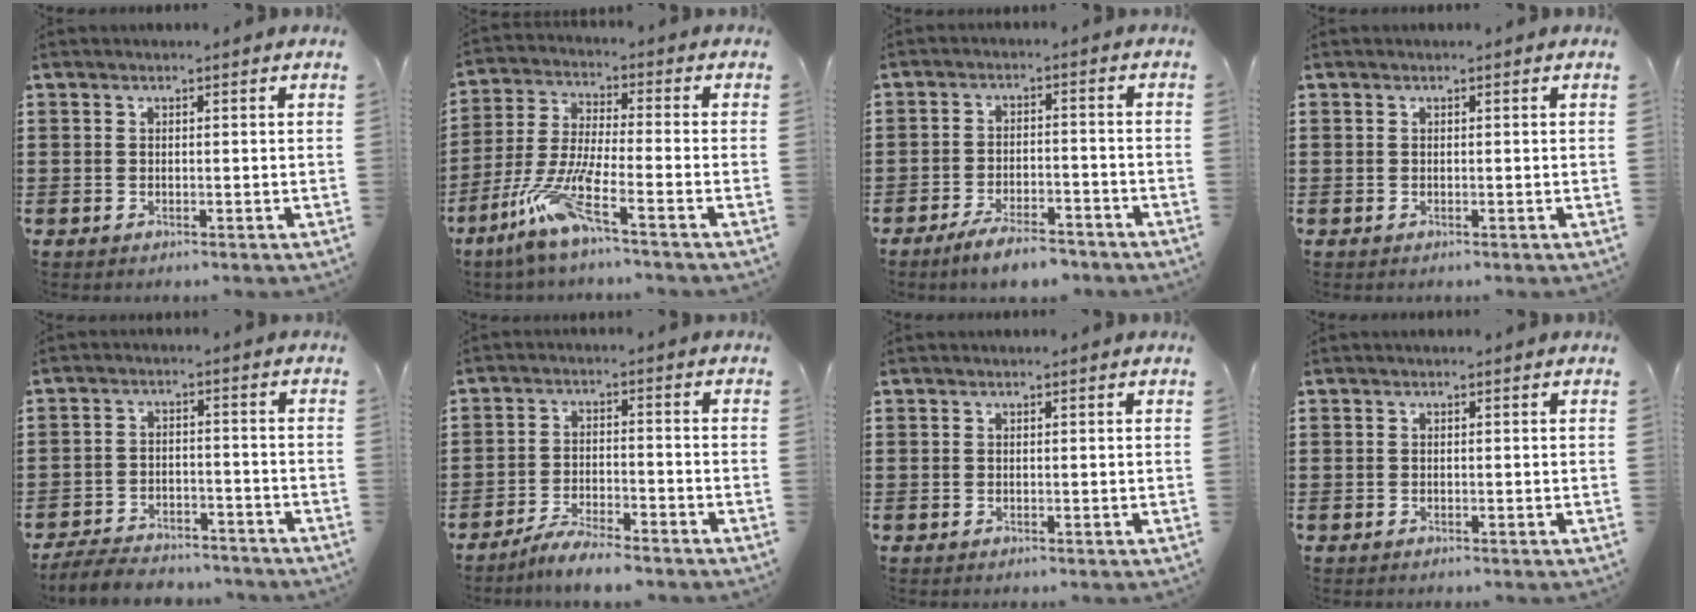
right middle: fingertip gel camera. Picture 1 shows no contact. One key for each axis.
{"total": 9.3, "fx": -5.9, "fy": 0.6, "fz": 7.1, "tx": -0.171, "ty": -0.018, "tz": -0.123}
{"total": 5.3, "fx": -4.7, "fy": 0.7, "fz": 2.3, "tx": -0.050, "ty": -0.004, "tz": -0.093}
{"total": 0.0}
{"total": 5.4, "fx": -5.2, "fy": 0.9, "fz": 1.1, "tx": -0.027, "ty": 0.005, "tz": -0.106}
{"total": 4.8, "fx": -4.5, "fy": 0.1, "fz": 1.5, "tx": -0.034, "ty": -0.003, "tz": -0.089}
{"total": 0.0}
{"total": 0.0}